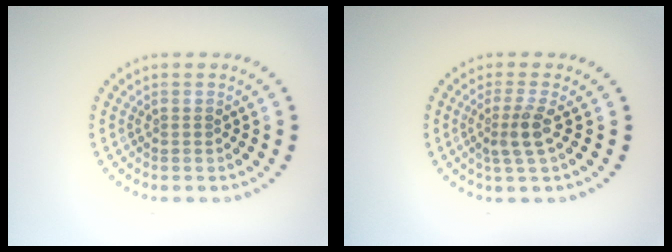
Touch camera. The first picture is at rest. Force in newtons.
{"total": 2.4, "press": 1.7, "slide": 1.6}